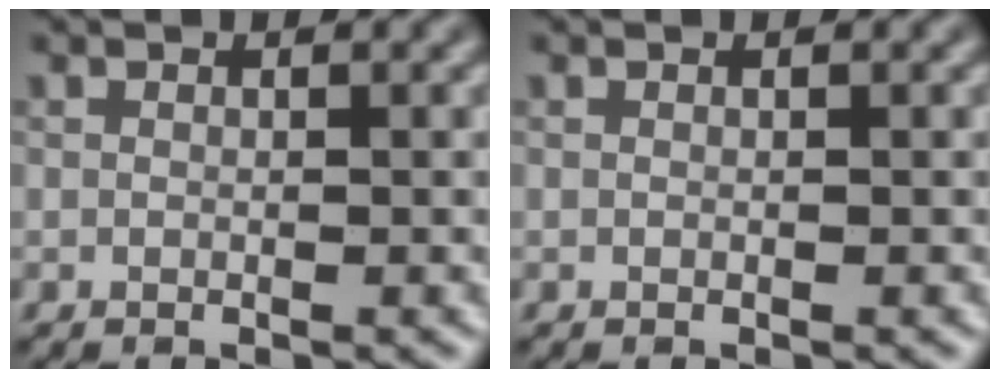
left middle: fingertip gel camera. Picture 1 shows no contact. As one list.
[{"total": 0.0}]